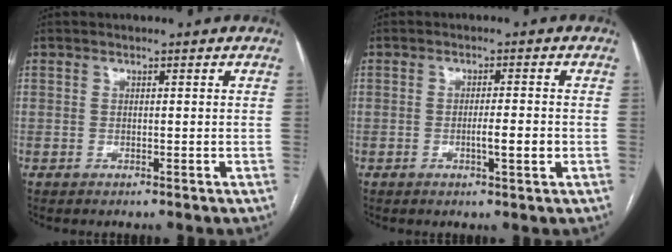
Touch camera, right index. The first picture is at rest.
{"total": 3.3, "force": [-0.8, 0.2, 3.2], "torque": [-0.054, -0.002, -0.010]}